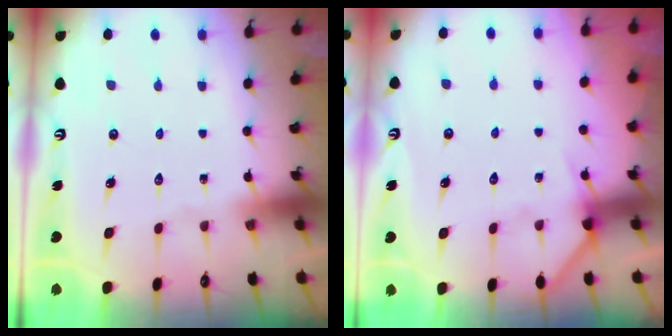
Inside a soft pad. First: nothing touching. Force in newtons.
{"total": 5.4, "press": 5.4, "slide": 0.5}